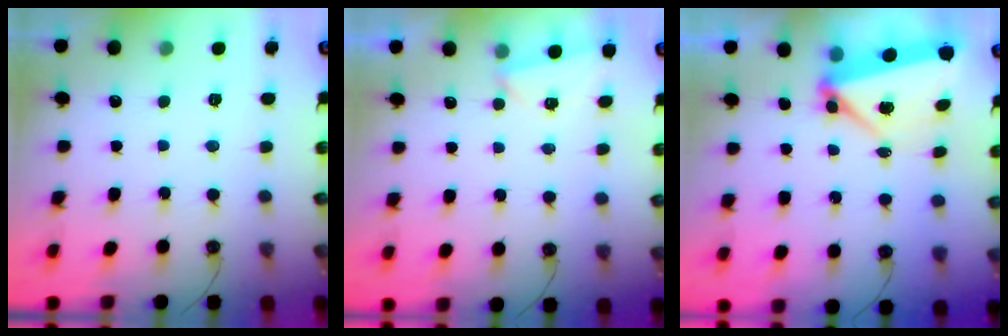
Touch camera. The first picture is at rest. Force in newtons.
{"total": 2.8, "press": 1.9, "slide": 2.0}
{"total": 6.8, "press": 6.8, "slide": 0.4}